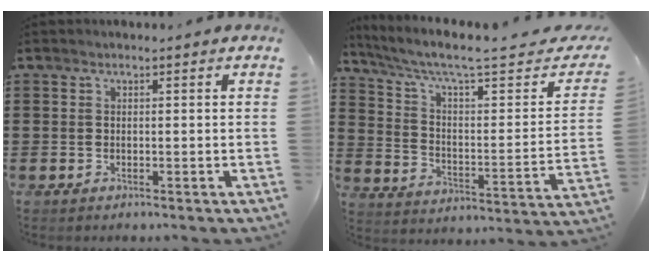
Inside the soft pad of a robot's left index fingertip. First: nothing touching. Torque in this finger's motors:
{"motor_torque": [2.14, 0.00, 0.20, 0.15]}